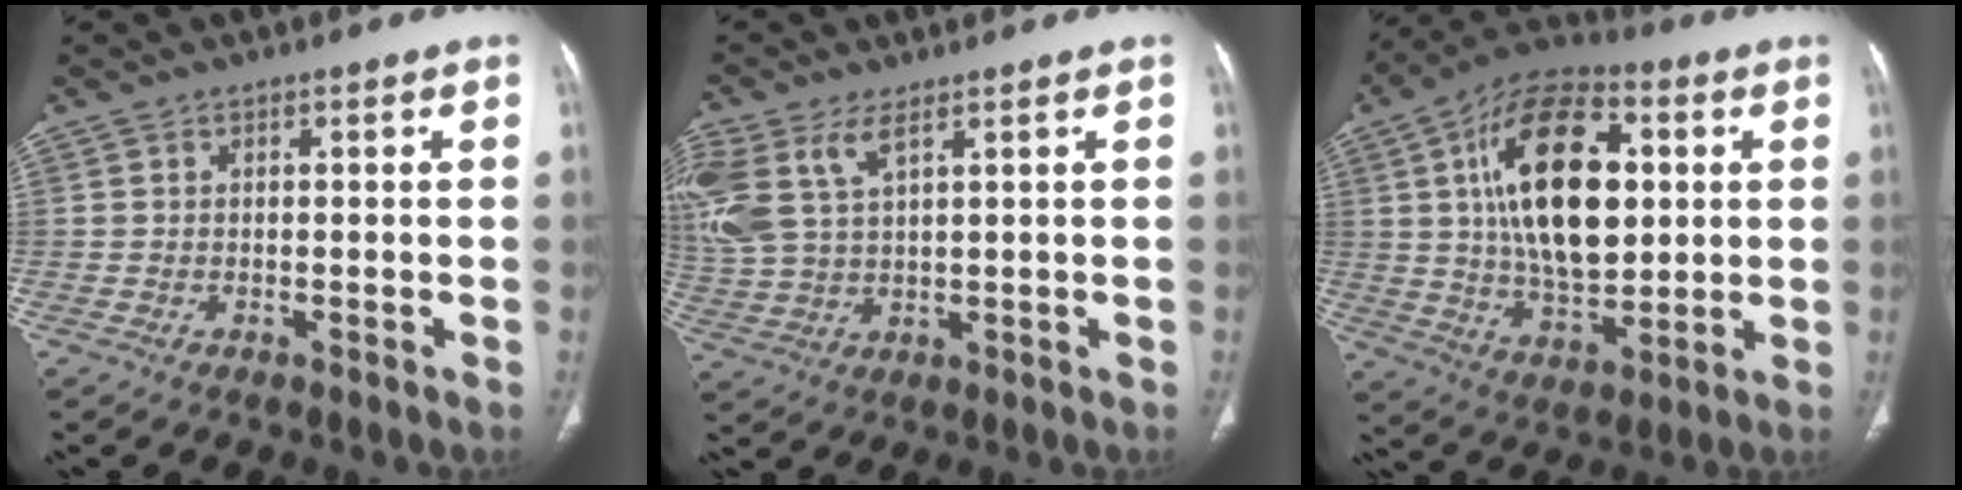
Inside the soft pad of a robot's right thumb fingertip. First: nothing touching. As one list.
[{"total": 10.8, "force": [5.2, 5.1, 8.0], "torque": [-0.202, 0.000, 0.115]}, {"total": 23.6, "force": [4.6, 12.8, 19.3], "torque": [-0.299, -0.006, 0.074]}]